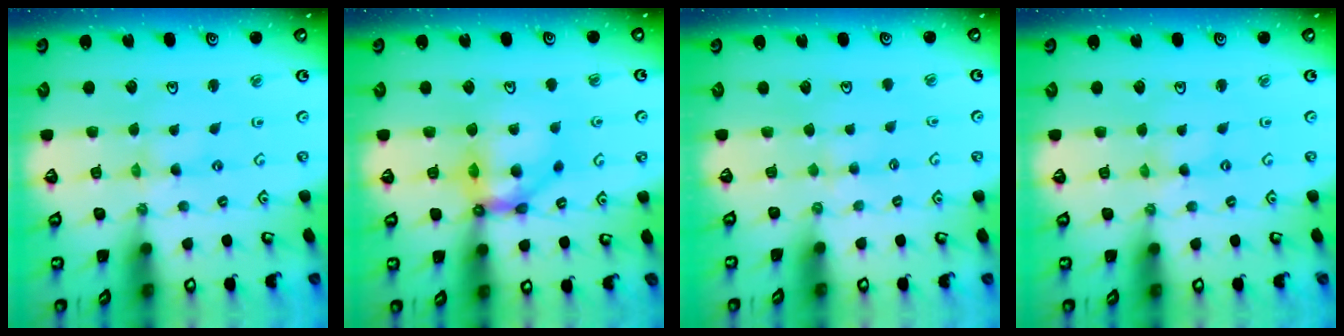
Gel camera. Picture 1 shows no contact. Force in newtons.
{"total": 10.4, "press": 10.3, "slide": 1.8}
{"total": 3.0, "press": 3.0, "slide": 0.5}
{"total": 0.0}